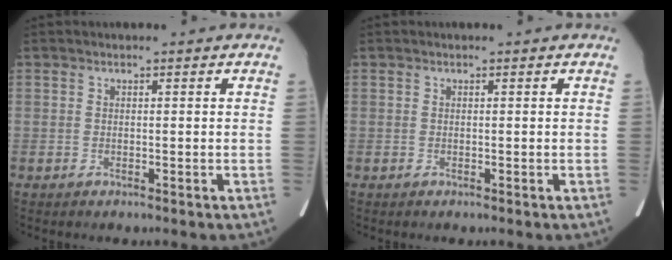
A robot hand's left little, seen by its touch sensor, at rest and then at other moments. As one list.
[{"total": 0.0}]